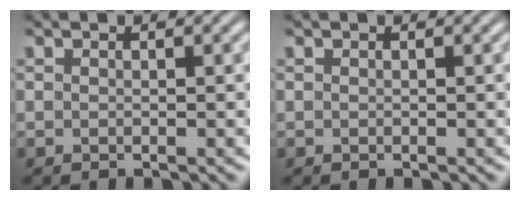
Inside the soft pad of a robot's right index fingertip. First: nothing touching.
{"total": 0.0}